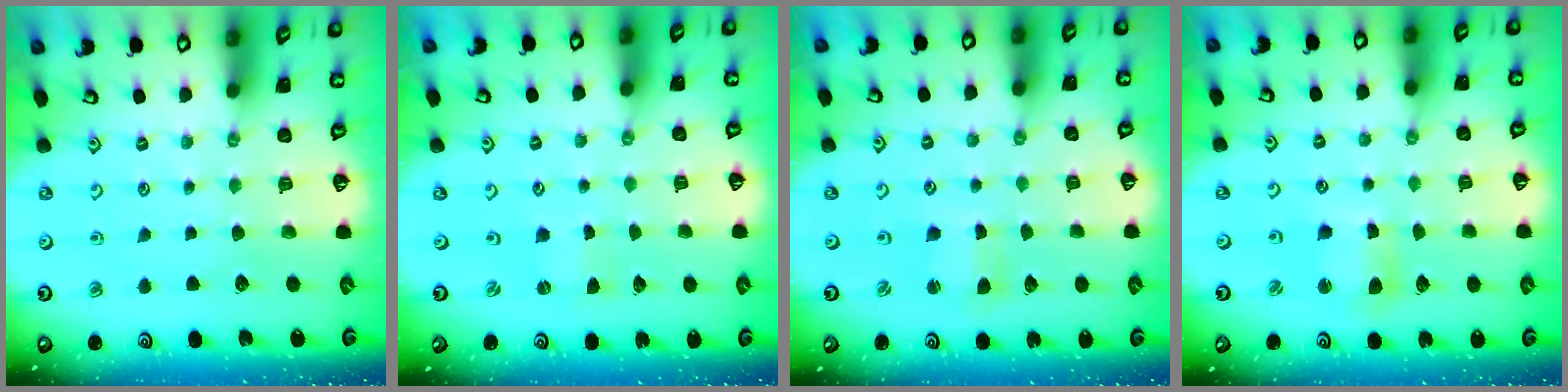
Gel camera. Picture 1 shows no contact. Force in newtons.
{"total": 0.0}
{"total": 2.6, "press": 2.5, "slide": 0.3}
{"total": 5.9, "press": 5.9, "slide": 0.9}